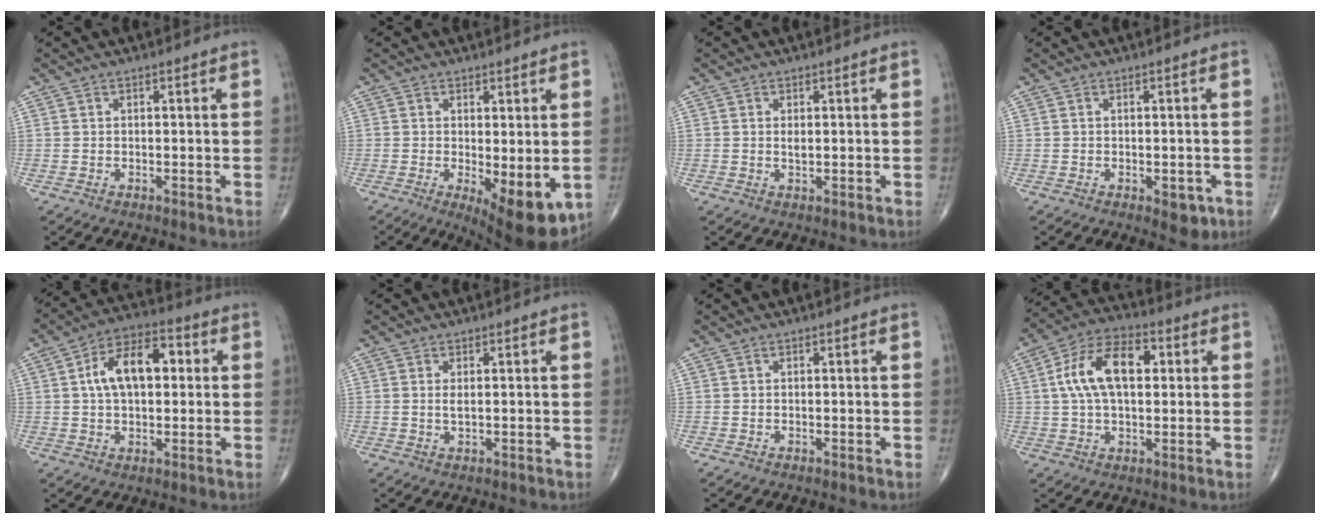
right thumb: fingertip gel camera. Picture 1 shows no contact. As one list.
[{"total": 10.0, "force": [-2.4, 3.4, 9.1], "torque": [-0.121, -0.024, -0.024]}, {"total": 1.1, "force": [0.2, 0.5, 0.9], "torque": [-0.015, -0.002, 0.005]}, {"total": 3.5, "force": [-1.3, 1.8, 2.7], "torque": [-0.019, -0.002, -0.010]}, {"total": 12.8, "force": [2.2, 7.3, 10.3], "torque": [-0.162, 0.024, 0.028]}, {"total": 1.4, "force": [0.3, 0.4, 1.3], "torque": [-0.028, -0.003, 0.009]}, {"total": 0.0}, {"total": 13.7, "force": [2.5, 7.5, 11.1], "torque": [-0.200, 0.025, 0.039]}]